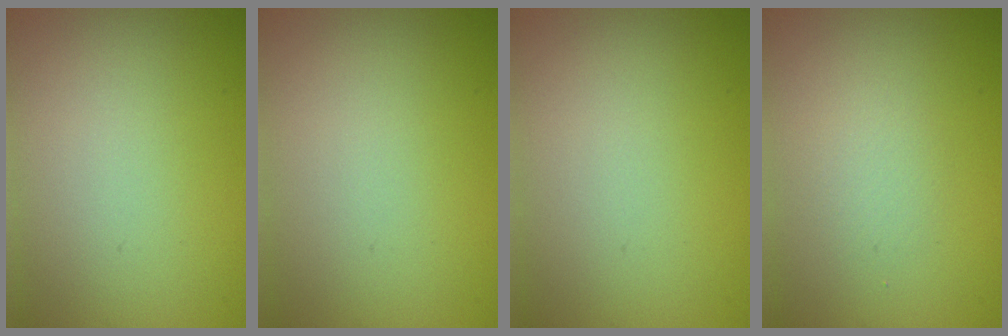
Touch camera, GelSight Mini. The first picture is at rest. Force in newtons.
{"total": 0.0}
{"total": 0.0}
{"total": 1.2, "press": 1.2, "slide": 0.1}